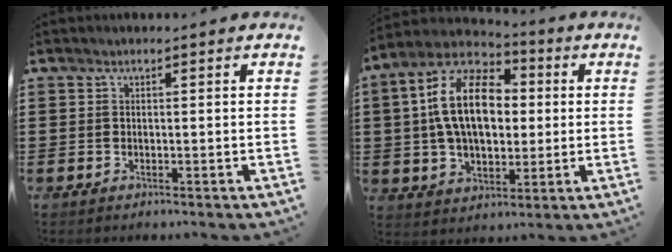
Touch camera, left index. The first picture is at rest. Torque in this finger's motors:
{"motor_torque": [2.14, 0.00, 1.05, 0.21]}